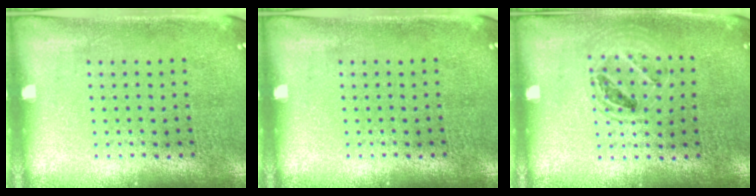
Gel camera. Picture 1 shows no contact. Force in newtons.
{"total": 0.0}
{"total": 1.3, "press": 1.2, "slide": 0.5}